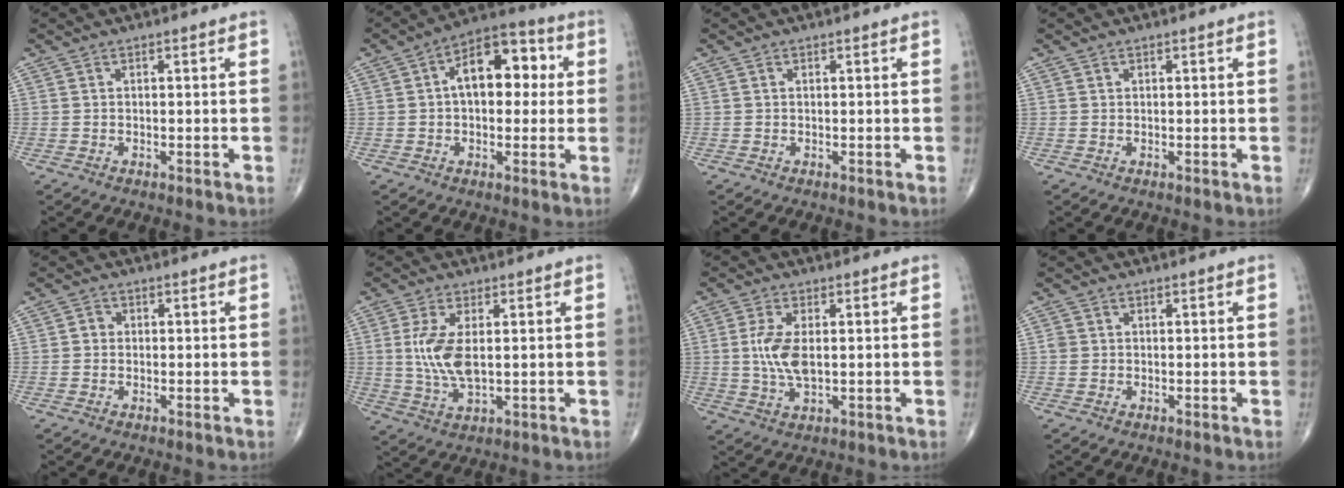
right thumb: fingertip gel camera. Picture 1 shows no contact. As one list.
[{"total": 12.8, "force": [2.0, 7.5, 10.2], "torque": [-0.121, 0.029, 0.020]}, {"total": 0.0}, {"total": 0.0}, {"total": 1.6, "force": [-0.1, 1.4, 0.6], "torque": [-0.001, 0.004, -0.005]}, {"total": 8.2, "force": [1.0, 3.5, 7.3], "torque": [-0.164, -0.010, 0.027]}, {"total": 7.0, "force": [0.6, 3.2, 6.2], "torque": [-0.135, -0.007, 0.014]}, {"total": 1.2, "force": [0.1, 1.1, 0.3], "torque": [-0.001, 0.002, 0.001]}]